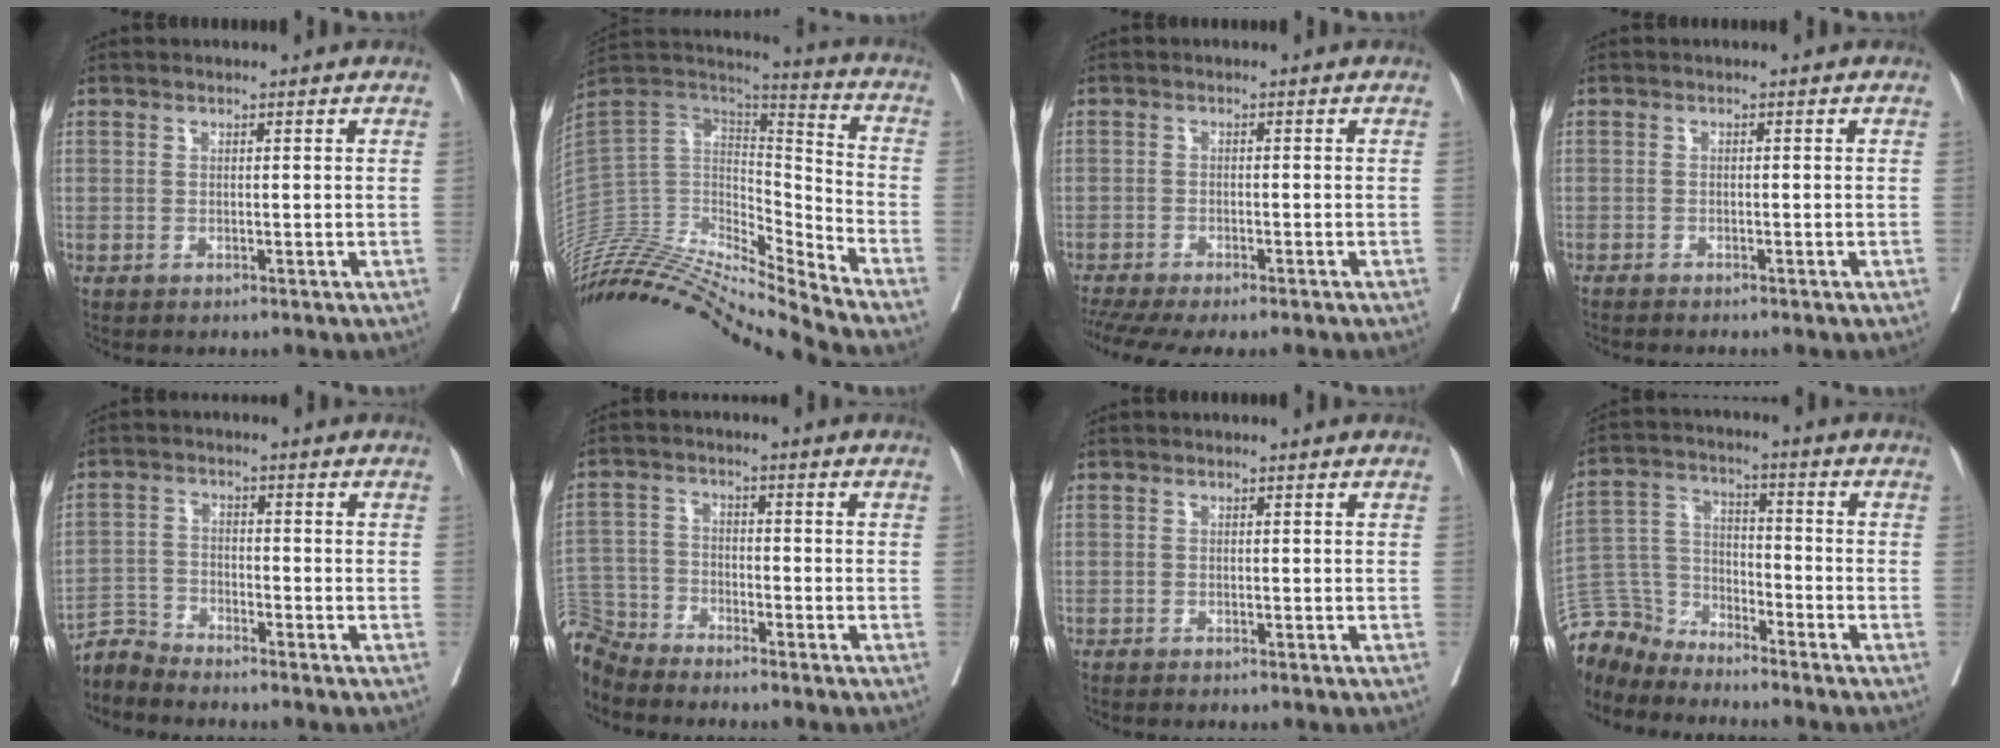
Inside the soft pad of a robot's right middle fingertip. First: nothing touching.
{"total": 28.6, "force": [-26.5, 0.8, 10.7], "torque": [-0.231, -0.016, -0.454]}
{"total": 10.7, "force": [-9.0, 1.6, 5.5], "torque": [-0.082, -0.008, -0.131]}
{"total": 2.3, "force": [-2.0, -0.2, 1.0], "torque": [-0.014, -0.001, -0.029]}
{"total": 3.7, "force": [-3.5, -0.5, -1.0], "torque": [0.021, -0.011, -0.073]}
{"total": 6.7, "force": [-6.7, 0.7, -0.2], "torque": [-0.002, -0.001, -0.138]}
{"total": 0.9, "force": [-0.8, -0.3, 0.3], "torque": [-0.005, 0.000, -0.014]}
{"total": 8.7, "force": [-8.6, 1.4, -0.3], "torque": [-0.001, 0.019, -0.178]}